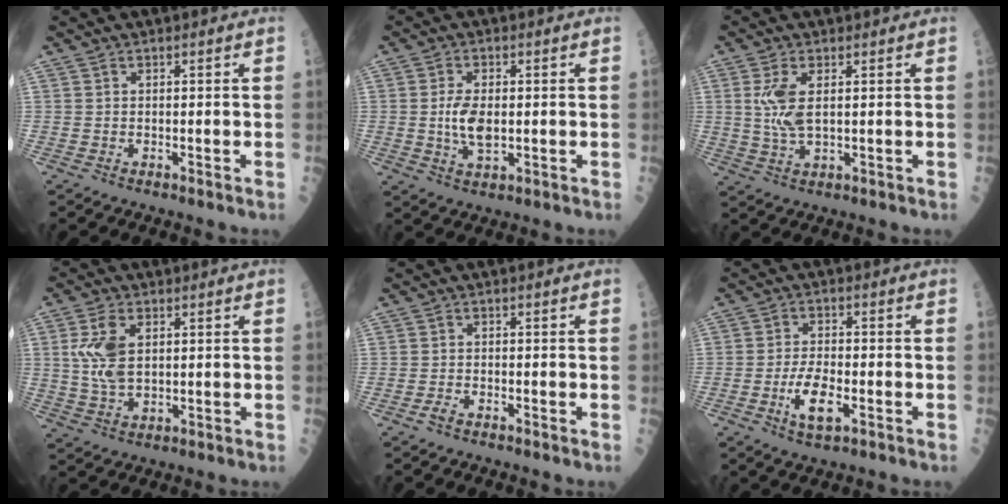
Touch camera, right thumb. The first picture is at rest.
{"total": 6.0, "force": [0.0, 3.1, 5.2], "torque": [-0.099, -0.005, 0.002]}
{"total": 5.9, "force": [1.2, 2.4, 5.2], "torque": [-0.118, -0.007, 0.029]}
{"total": 8.0, "force": [1.7, 4.4, 6.5], "torque": [-0.134, -0.004, 0.038]}
{"total": 1.3, "force": [-0.9, 0.5, 0.7], "torque": [-0.013, 0.007, -0.018]}
{"total": 6.6, "force": [-2.3, 2.6, 5.7], "torque": [-0.104, 0.009, -0.041]}